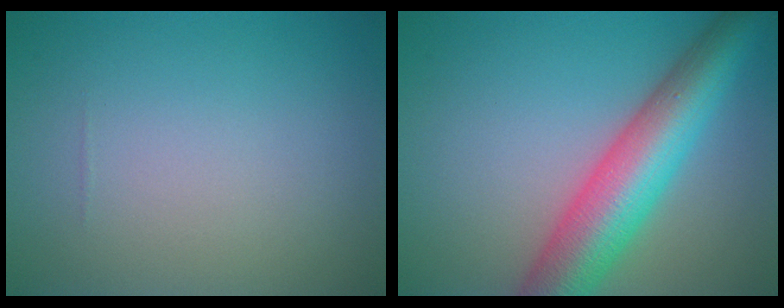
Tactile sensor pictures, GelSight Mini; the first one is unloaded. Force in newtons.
{"total": 9.0, "press": 9.0, "slide": 0.3}